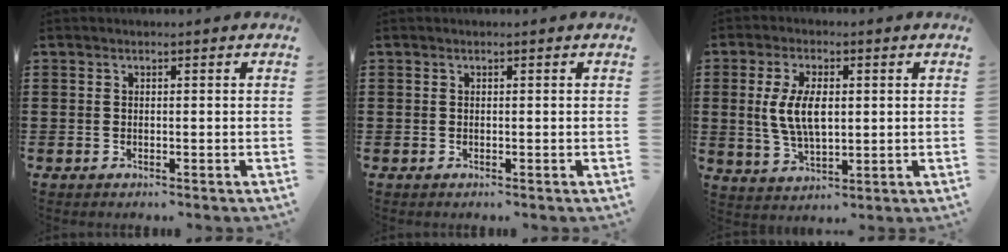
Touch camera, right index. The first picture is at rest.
{"total": 0.0}
{"total": 7.3, "force": [0.6, 3.6, 6.3], "torque": [-0.137, 0.007, 0.006]}